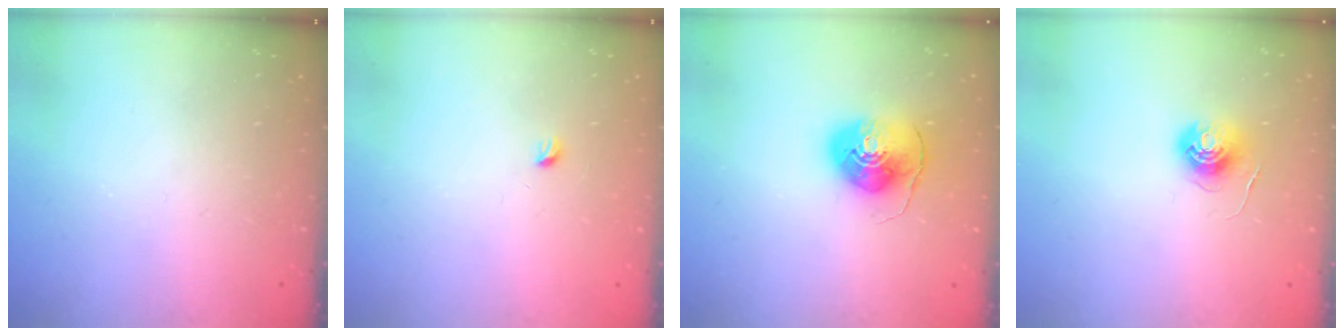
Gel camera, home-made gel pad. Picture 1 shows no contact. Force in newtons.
{"total": 2.9, "press": 2.9, "slide": 0.4}
{"total": 9.8, "press": 9.7, "slide": 1.4}
{"total": 6.0, "press": 6.0, "slide": 0.3}